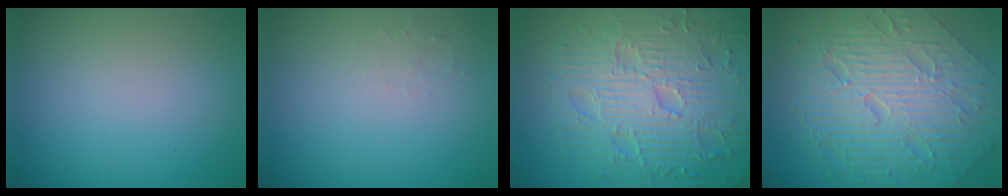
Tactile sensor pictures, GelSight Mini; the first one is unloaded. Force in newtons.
{"total": 0.8, "press": 0.8, "slide": 0.3}
{"total": 9.4, "press": 6.8, "slide": 6.5}
{"total": 11.2, "press": 7.3, "slide": 8.4}